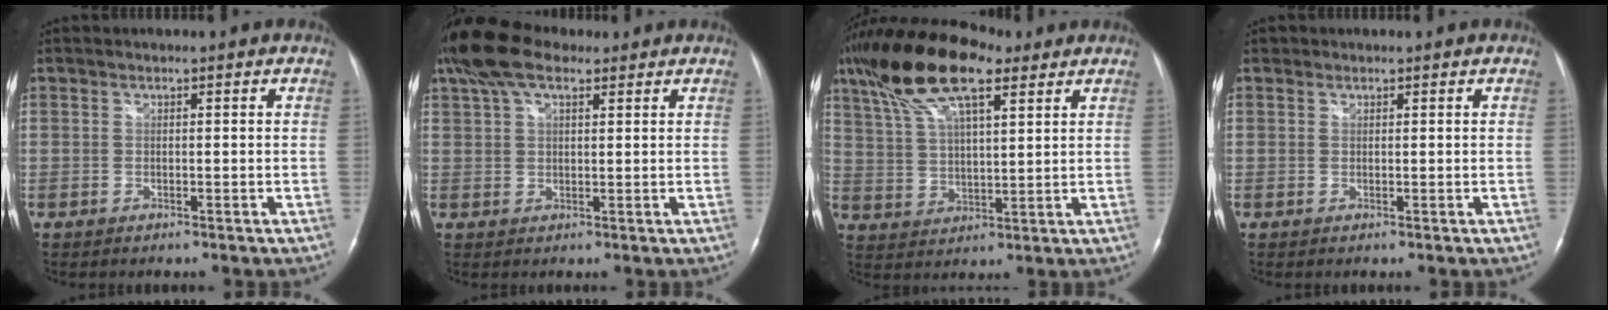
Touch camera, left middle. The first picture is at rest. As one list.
[{"total": 8.5, "force": [5.7, 3.5, 5.2], "torque": [-0.112, 0.037, 0.106]}, {"total": 15.8, "force": [9.8, 4.9, 11.4], "torque": [-0.228, 0.039, 0.182]}, {"total": 0.6, "force": [0.4, 0.4, 0.0], "torque": [0.000, 0.001, 0.005]}]